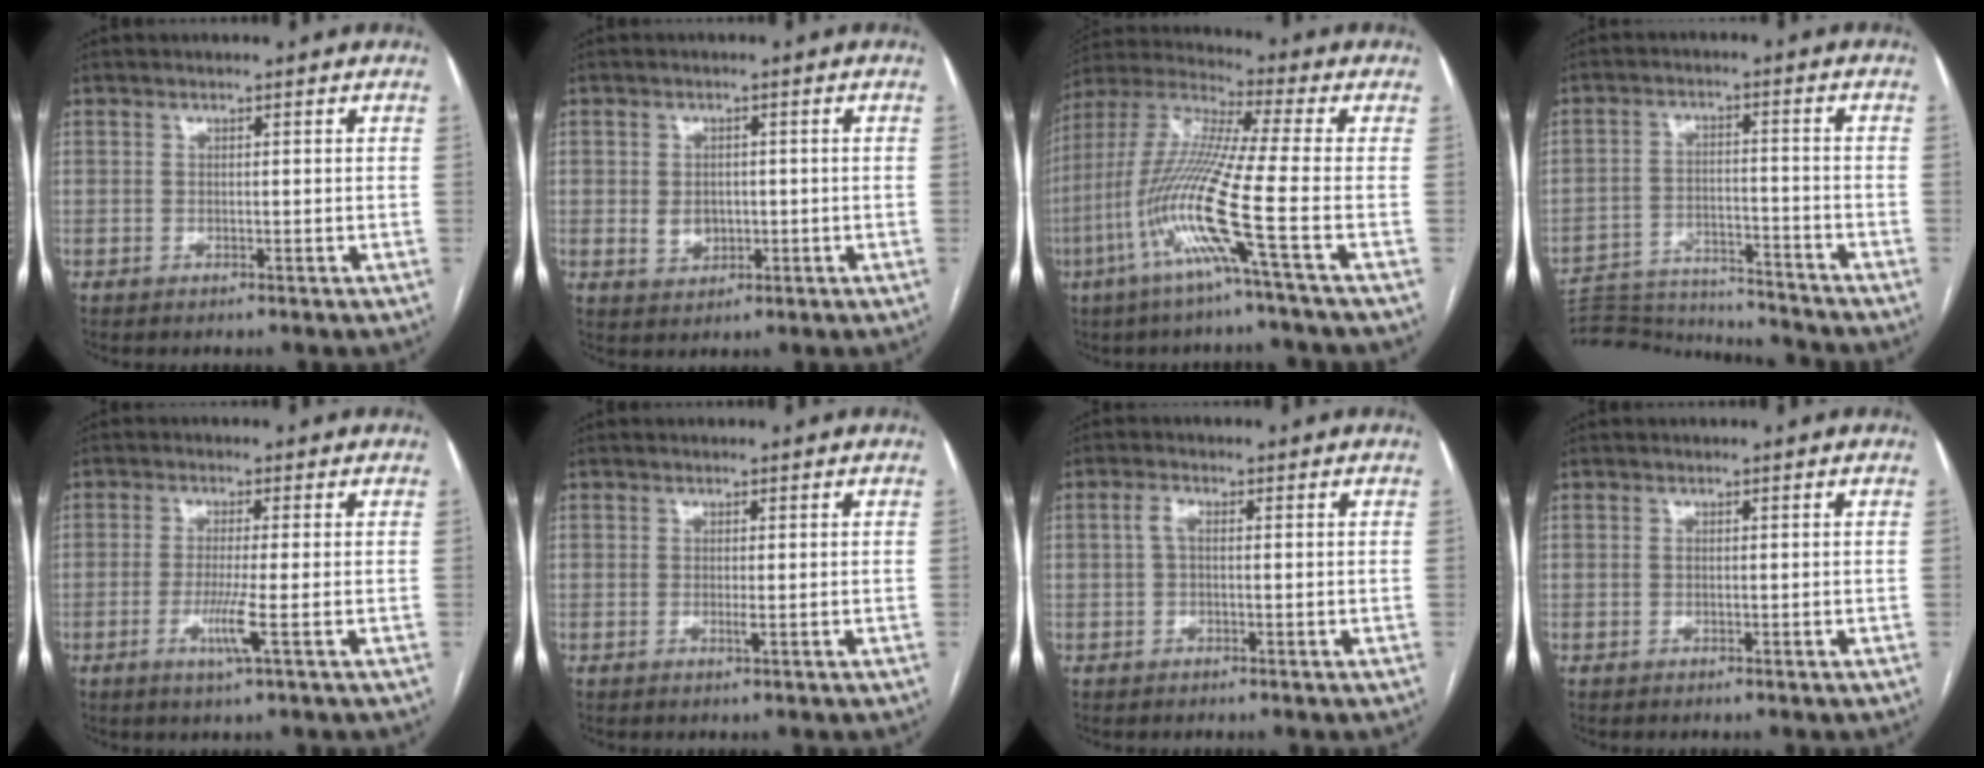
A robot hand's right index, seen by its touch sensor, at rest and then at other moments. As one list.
[{"total": 3.4, "force": [-0.3, 2.8, 2.0], "torque": [-0.032, 0.003, 0.006]}, {"total": 14.7, "force": [-5.6, -1.7, 13.4], "torque": [-0.286, -0.014, -0.119]}, {"total": 15.9, "force": [-15.6, 0.5, 3.2], "torque": [-0.057, -0.002, -0.237]}, {"total": 4.3, "force": [-1.5, -0.7, 4.0], "torque": [-0.086, -0.013, -0.031]}, {"total": 0.8, "force": [-0.1, -0.1, 0.8], "torque": [-0.017, -0.002, -0.003]}, {"total": 1.9, "force": [0.1, 0.8, 1.7], "torque": [-0.037, 0.006, -0.001]}, {"total": 0.0}]